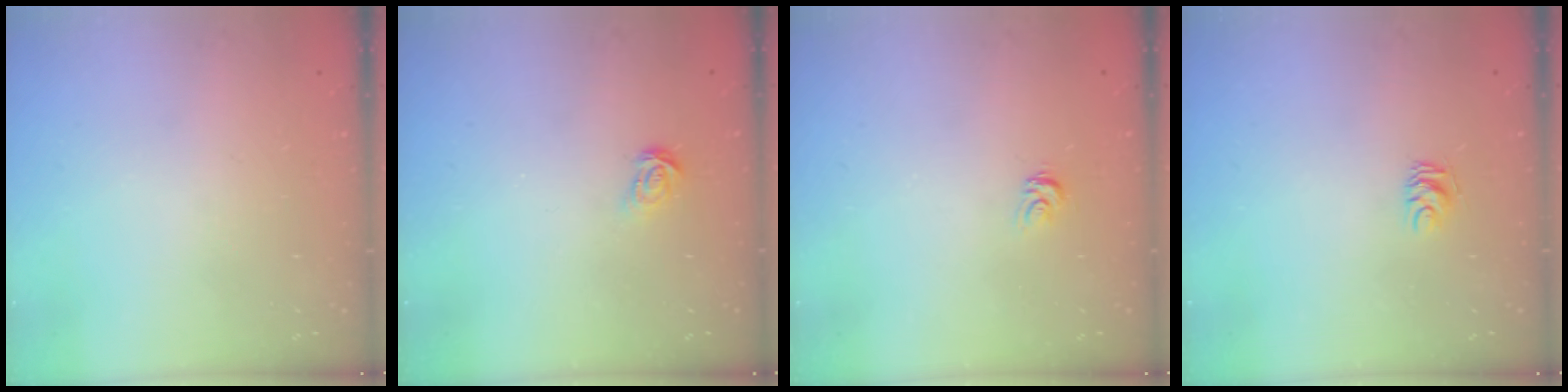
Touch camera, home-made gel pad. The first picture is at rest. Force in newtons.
{"total": 3.7, "press": 3.7, "slide": 0.3}
{"total": 3.2, "press": 3.2, "slide": 0.1}
{"total": 4.6, "press": 4.5, "slide": 0.5}